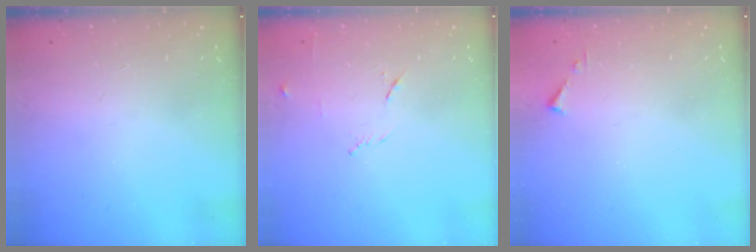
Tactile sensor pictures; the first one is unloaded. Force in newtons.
{"total": 5.9, "press": 5.8, "slide": 1.1}
{"total": 3.2, "press": 3.2, "slide": 0.4}